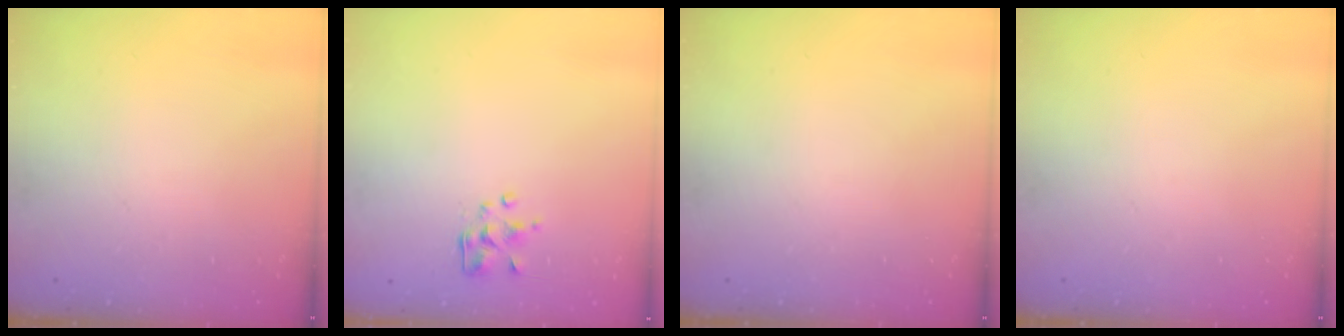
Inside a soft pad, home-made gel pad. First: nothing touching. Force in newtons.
{"total": 2.5, "press": 2.5, "slide": 0.2}
{"total": 0.0}
{"total": 0.0}